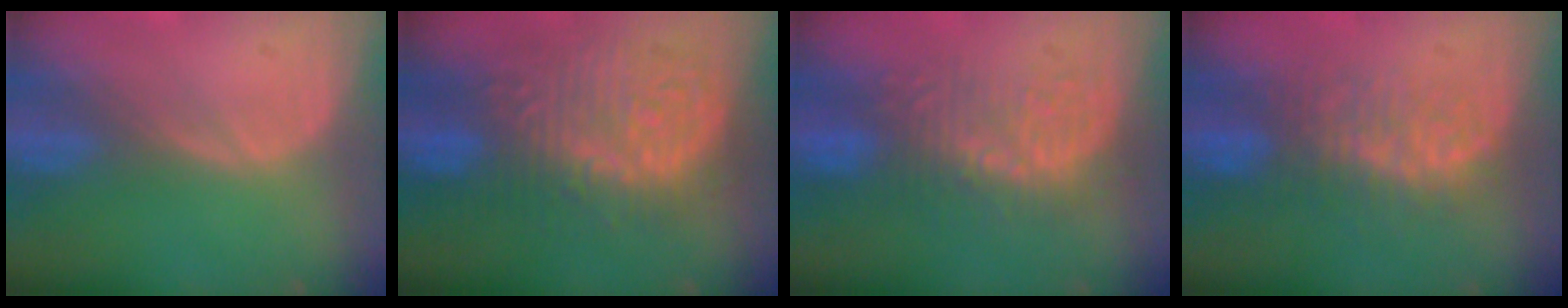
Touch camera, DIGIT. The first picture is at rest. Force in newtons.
{"total": 12.8, "press": 12.7, "slide": 1.2}
{"total": 8.8, "press": 8.6, "slide": 2.0}
{"total": 8.3, "press": 7.6, "slide": 3.4}